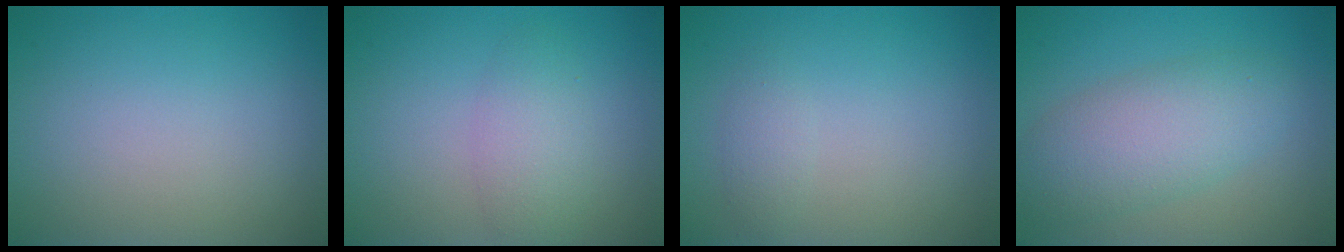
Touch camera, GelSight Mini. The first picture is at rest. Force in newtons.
{"total": 2.7, "press": 2.7, "slide": 0.1}
{"total": 1.1, "press": 1.1, "slide": 0.0}
{"total": 5.7, "press": 5.7, "slide": 0.2}